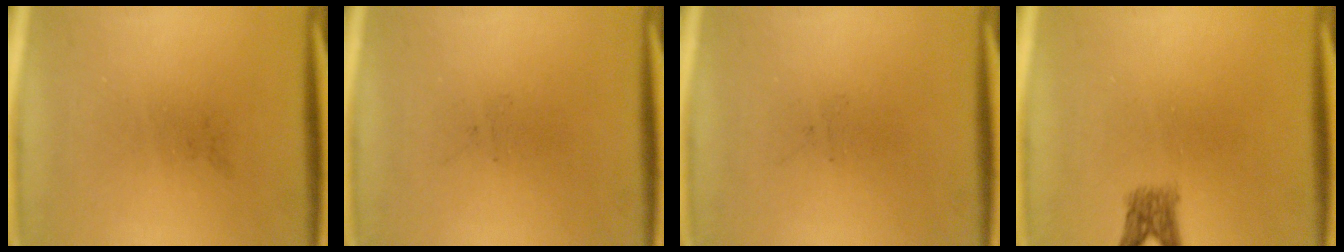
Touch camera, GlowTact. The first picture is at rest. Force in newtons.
{"total": 0.0}
{"total": 0.0}
{"total": 2.5}